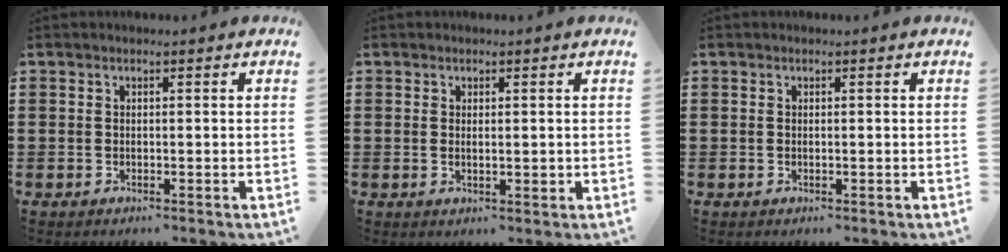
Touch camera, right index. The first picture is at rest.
{"total": 1.6, "force": [0.3, 0.3, 1.5], "torque": [-0.027, 0.001, 0.004]}
{"total": 0.0}